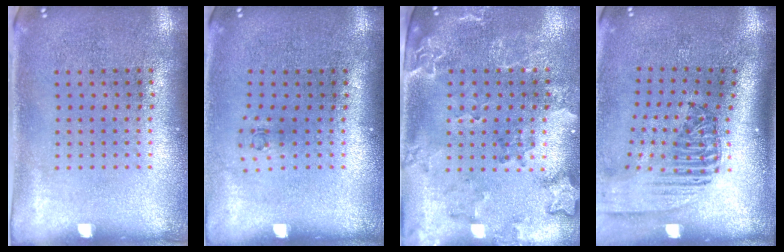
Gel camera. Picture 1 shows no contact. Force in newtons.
{"total": 0.6, "press": 0.3, "slide": 0.5}
{"total": 2.0, "press": 1.9, "slide": 0.7}
{"total": 2.4, "press": 1.8, "slide": 1.7}